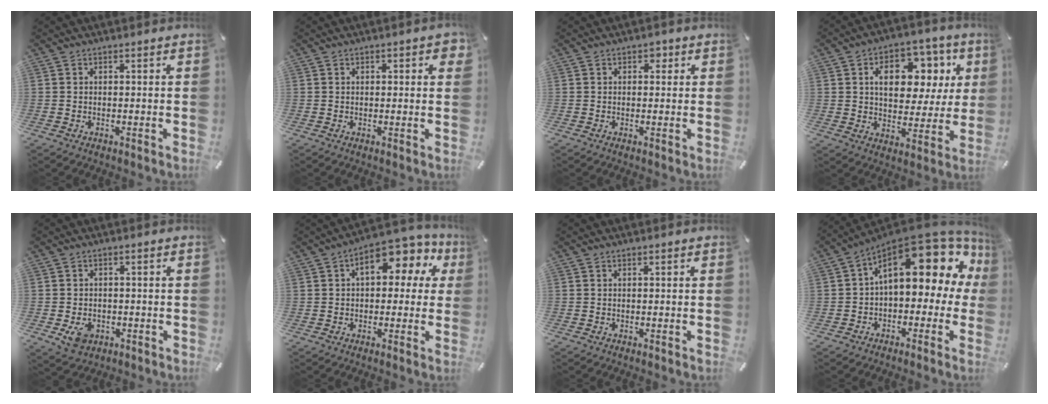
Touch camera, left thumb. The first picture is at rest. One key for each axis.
{"total": 1.9, "fx": 0.4, "fy": 1.0, "fz": 1.6, "tx": -0.015, "ty": 0.000, "tz": 0.003}
{"total": 1.7, "fx": 0.5, "fy": 1.4, "fz": 0.8, "tx": -0.002, "ty": 0.002, "tz": 0.002}
{"total": 14.5, "fx": 4.8, "fy": 10.0, "fz": 9.4, "tx": -0.130, "ty": -0.015, "tz": 0.082}
{"total": 4.8, "fx": -1.5, "fy": 3.7, "fz": 2.6, "tx": -0.039, "ty": -0.001, "tz": -0.029}
{"total": 11.3, "fx": 4.2, "fy": 6.5, "fz": 8.3, "tx": -0.112, "ty": -0.017, "tz": 0.067}
{"total": 0.0}
{"total": 18.6, "fx": 7.1, "fy": 9.7, "fz": 14.1, "tx": -0.205, "ty": -0.053, "tz": 0.119}